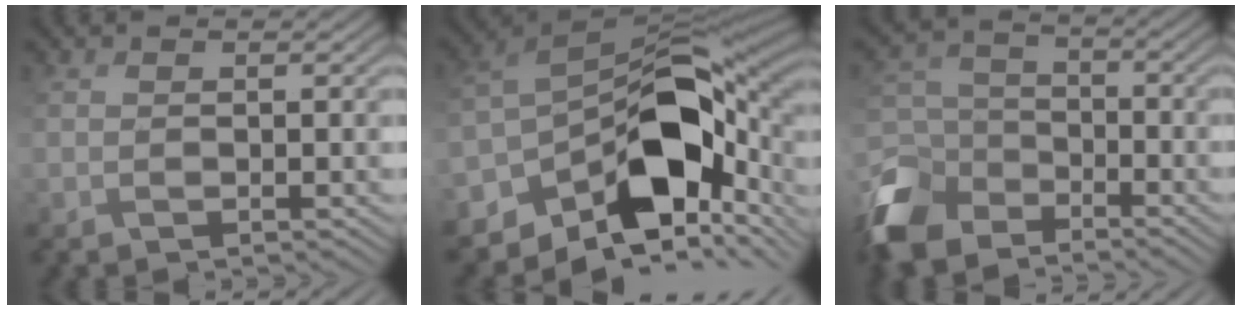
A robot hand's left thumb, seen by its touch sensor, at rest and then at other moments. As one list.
[{"total": 14.1, "force": [-5.0, 9.1, 9.6], "torque": [-0.172, -0.013, -0.082]}, {"total": 9.1, "force": [-6.6, 5.2, 3.5], "torque": [-0.103, -0.011, -0.146]}]